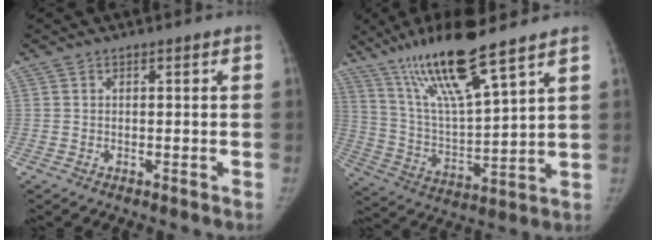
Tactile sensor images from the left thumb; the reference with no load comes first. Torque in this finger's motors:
{"motor_torque": [0.98, -0.18, 1.55, -1.19, 0.49]}